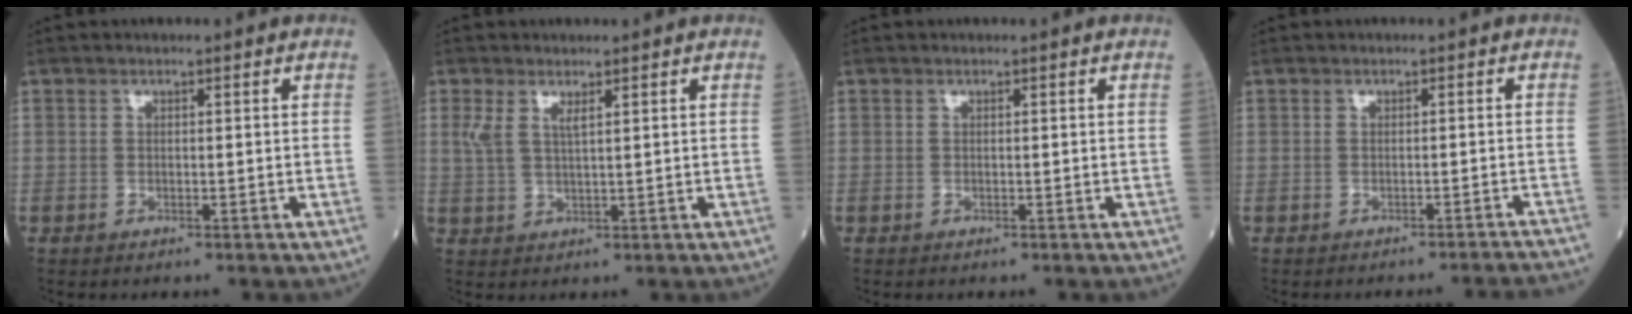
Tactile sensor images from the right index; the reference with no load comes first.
{"total": 3.2, "force": [1.6, 0.8, 2.6], "torque": [-0.063, 0.008, 0.036]}
{"total": 0.0}
{"total": 8.0, "force": [-7.8, -1.4, 1.1], "torque": [0.001, -0.016, -0.084]}